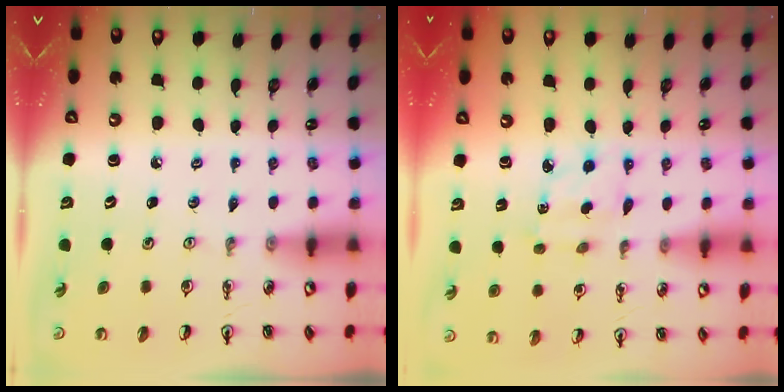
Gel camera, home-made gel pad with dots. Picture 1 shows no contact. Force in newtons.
{"total": 2.0, "press": 2.0, "slide": 0.2}